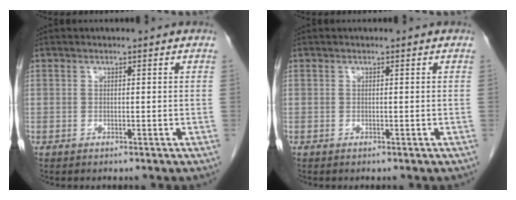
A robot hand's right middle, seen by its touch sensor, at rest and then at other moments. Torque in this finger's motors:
{"motor_torque": [0.11, 0.01, 0.01, 0.00]}